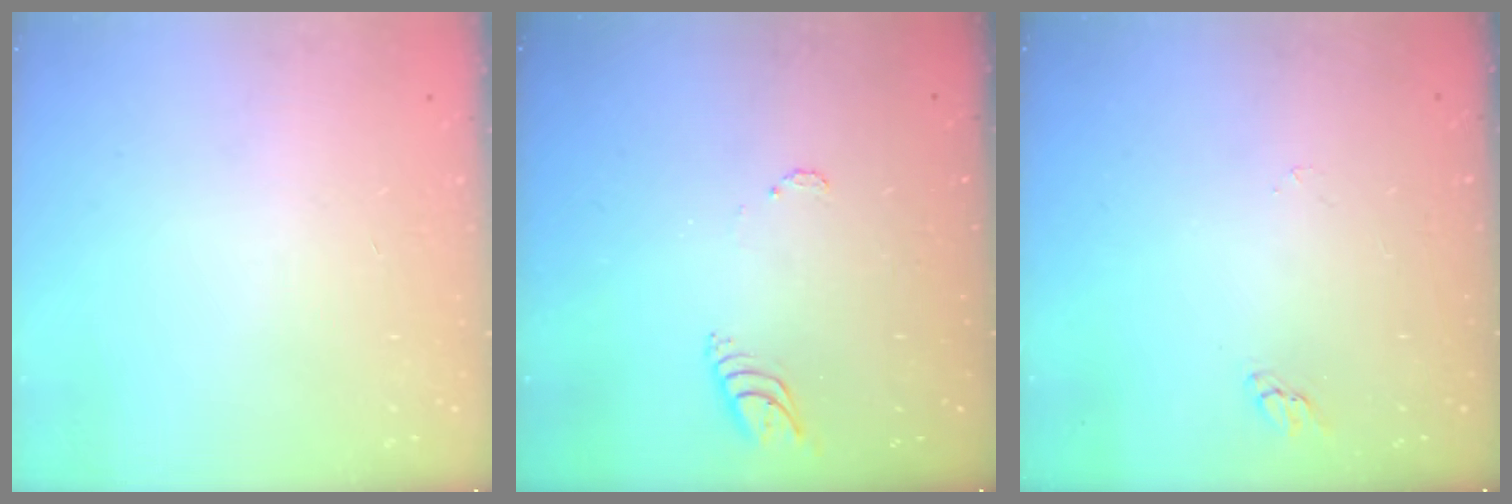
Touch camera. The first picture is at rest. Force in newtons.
{"total": 4.5, "press": 4.4, "slide": 0.5}
{"total": 2.2, "press": 2.2, "slide": 0.2}